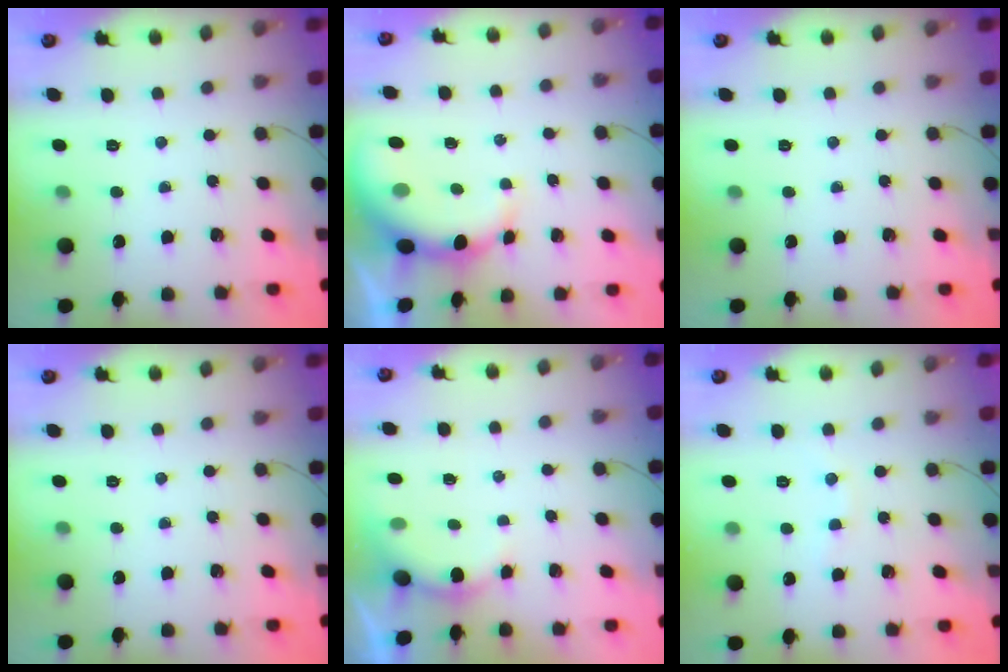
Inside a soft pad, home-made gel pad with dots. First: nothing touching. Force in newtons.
{"total": 7.8, "press": 7.7, "slide": 1.5}
{"total": 0.0}
{"total": 0.0}
{"total": 3.8, "press": 3.7, "slide": 0.6}
{"total": 2.7, "press": 2.6, "slide": 0.8}